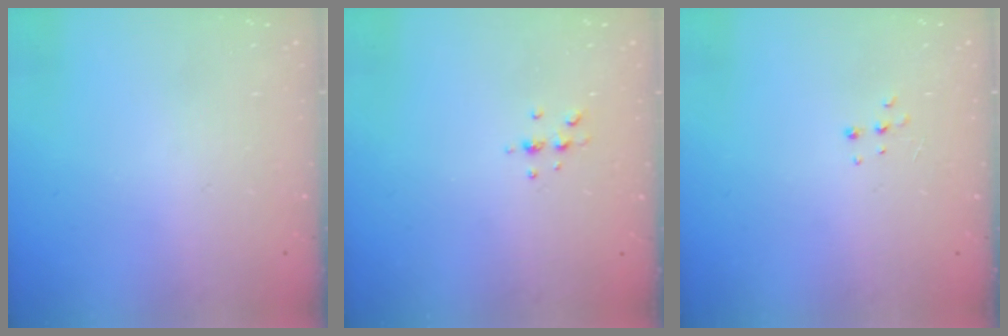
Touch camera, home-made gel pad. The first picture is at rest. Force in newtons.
{"total": 4.4, "press": 4.3, "slide": 0.6}
{"total": 4.6, "press": 4.5, "slide": 0.8}